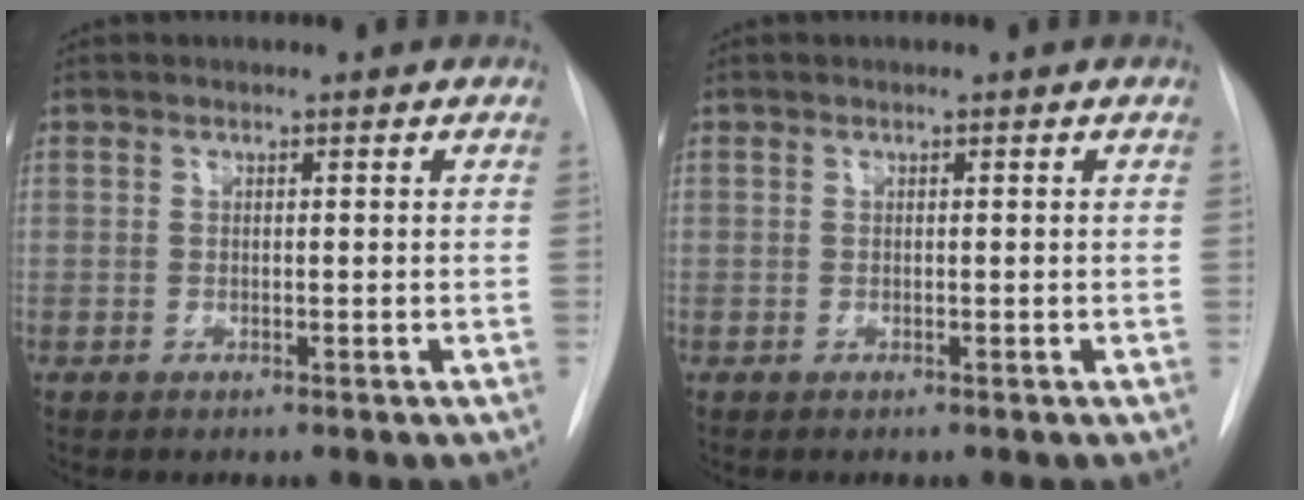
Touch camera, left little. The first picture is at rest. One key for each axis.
{"total": 0.0}